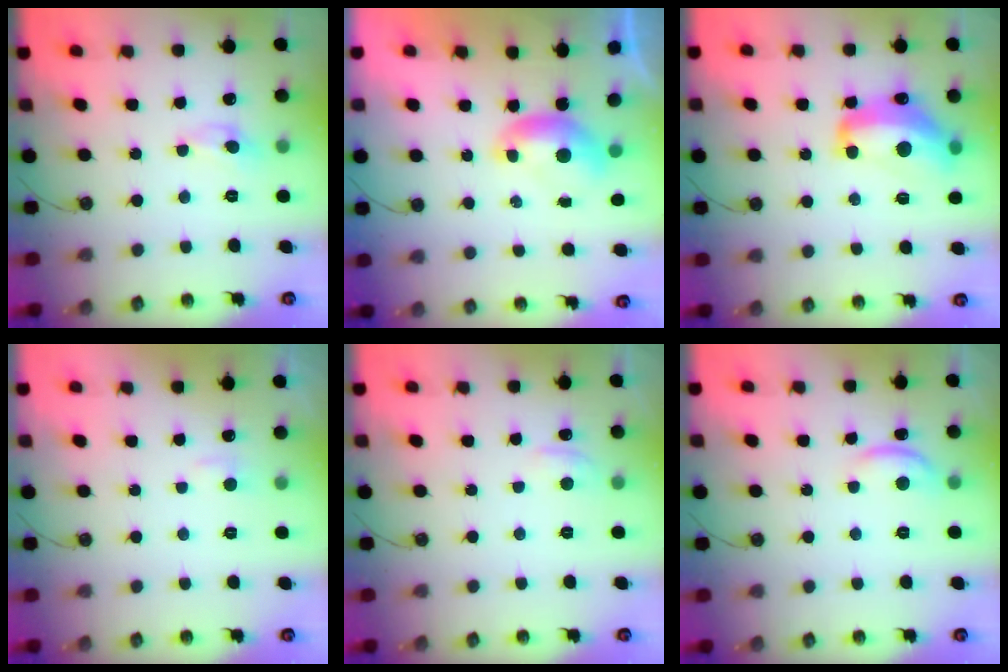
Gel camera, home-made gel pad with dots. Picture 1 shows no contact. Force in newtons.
{"total": 0.0}
{"total": 11.3, "press": 11.2, "slide": 0.8}
{"total": 1.5, "press": 1.3, "slide": 0.7}
{"total": 0.7, "press": 0.2, "slide": 0.6}
{"total": 2.7, "press": 2.7, "slide": 0.4}